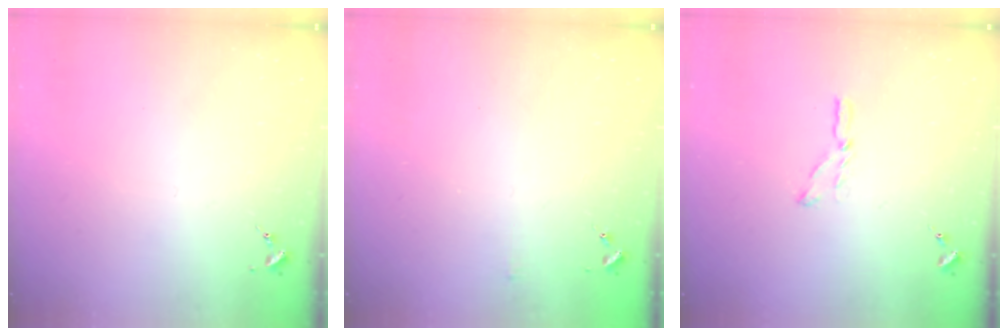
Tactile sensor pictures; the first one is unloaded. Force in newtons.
{"total": 3.2, "press": 3.2, "slide": 0.3}
{"total": 3.6, "press": 3.6, "slide": 0.3}